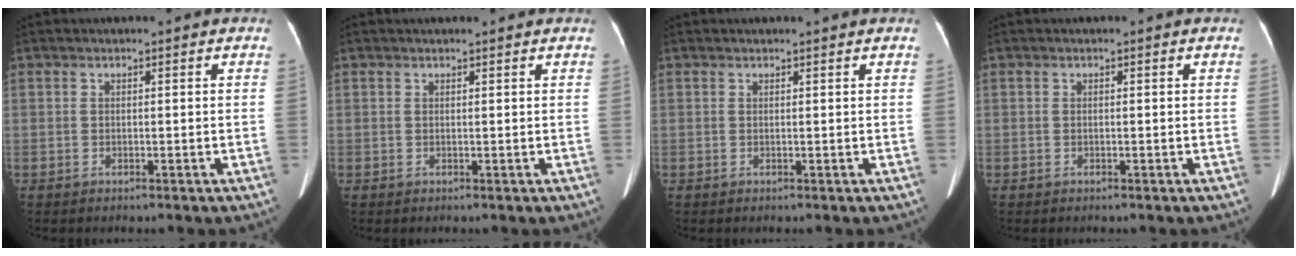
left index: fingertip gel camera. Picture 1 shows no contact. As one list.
[{"total": 2.3, "force": [2.2, 0.2, 0.8], "torque": [-0.010, 0.016, 0.025]}, {"total": 1.4, "force": [1.4, -0.3, 0.4], "torque": [-0.012, 0.005, 0.020]}, {"total": 0.0}]